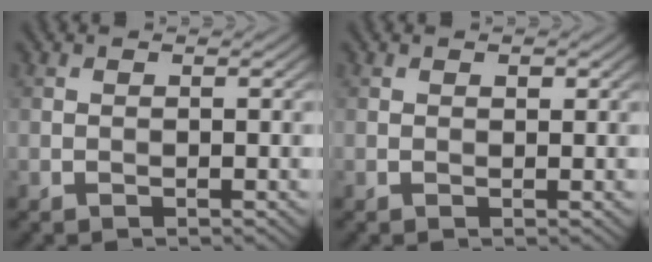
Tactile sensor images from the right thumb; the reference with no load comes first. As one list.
[{"total": 0.6, "force": [0.3, 0.3, 0.4], "torque": [-0.005, -0.001, 0.004]}]